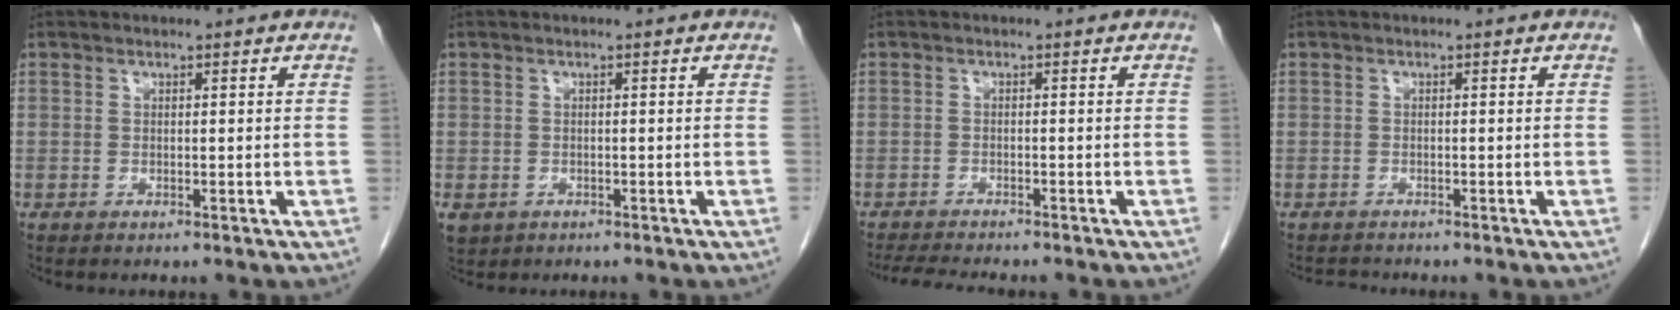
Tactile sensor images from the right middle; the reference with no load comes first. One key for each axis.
{"total": 3.8, "fx": -1.8, "fy": 3.1, "fz": 1.3, "tx": -0.030, "ty": -0.004, "tz": -0.024}
{"total": 6.6, "fx": -5.9, "fy": 0.7, "fz": 2.7, "tx": -0.042, "ty": -0.014, "tz": -0.094}
{"total": 1.3, "fx": -1.3, "fy": 0.2, "fz": -0.2, "tx": 0.001, "ty": -0.006, "tz": -0.021}